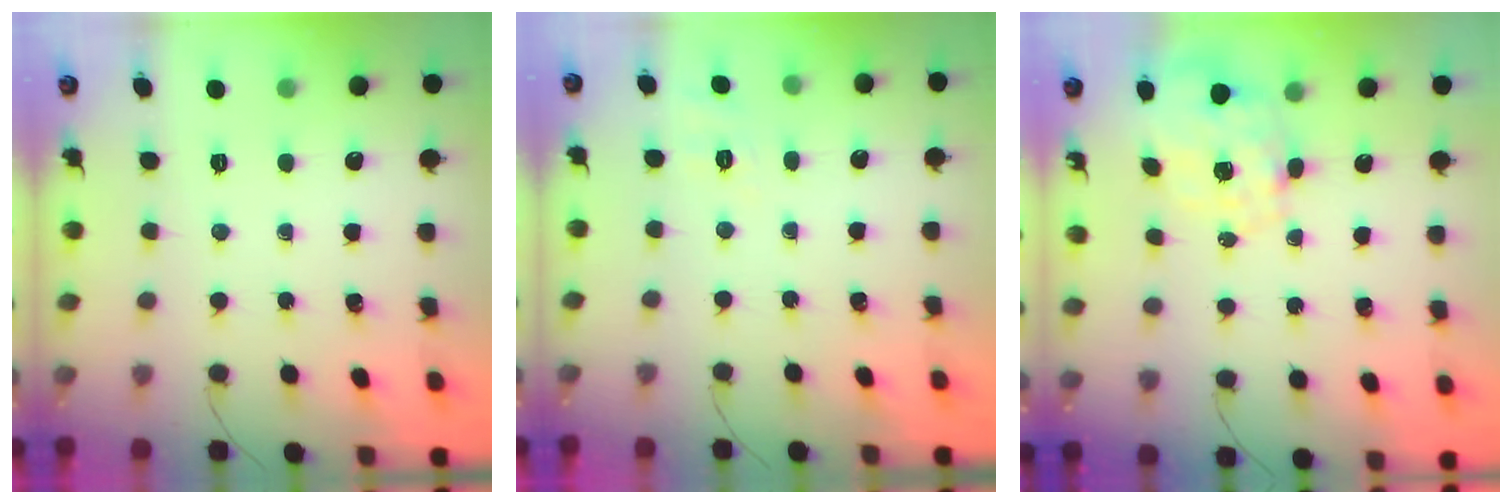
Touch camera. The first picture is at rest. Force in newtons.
{"total": 2.5, "press": 1.0, "slide": 2.3}
{"total": 2.1, "press": 1.8, "slide": 1.0}